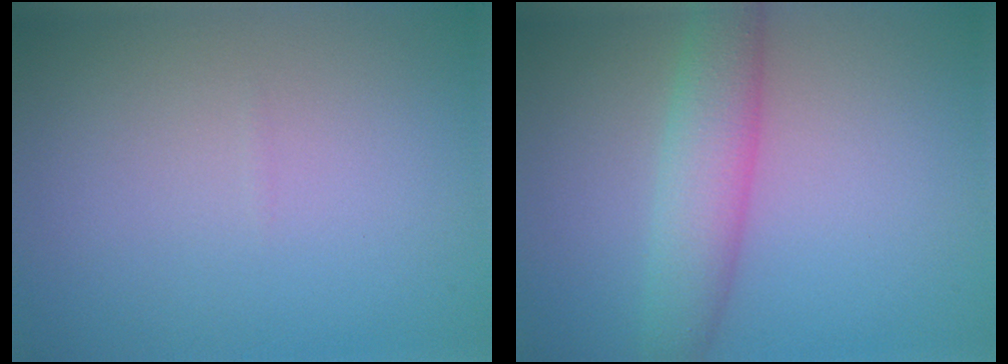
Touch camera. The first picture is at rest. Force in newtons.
{"total": 4.4, "press": 4.4, "slide": 0.1}